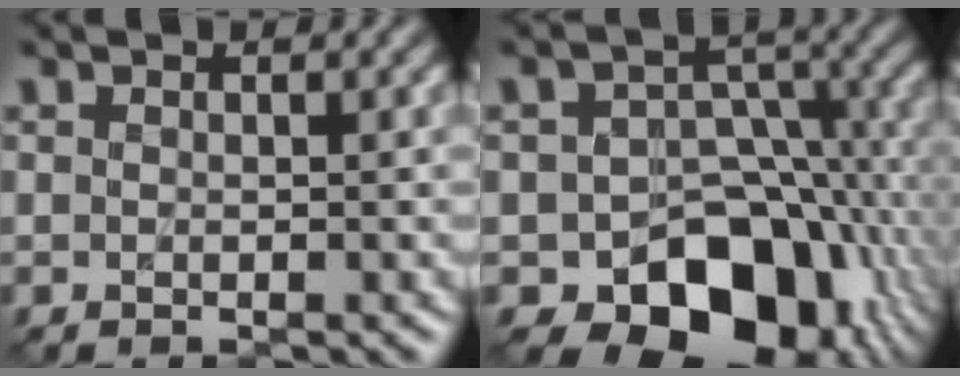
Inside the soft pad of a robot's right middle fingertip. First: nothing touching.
{"total": 12.1, "force": [-5.4, 8.3, 6.9], "torque": [-0.093, -0.012, -0.082]}